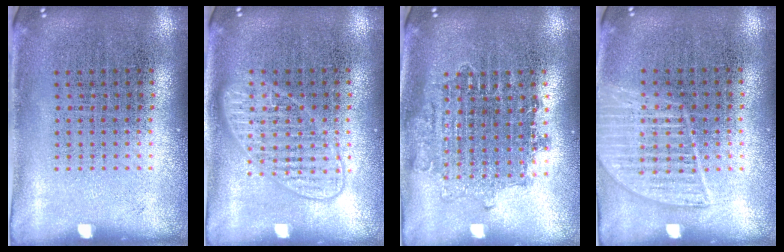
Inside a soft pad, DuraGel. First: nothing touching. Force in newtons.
{"total": 2.7, "press": 2.7, "slide": 0.4}
{"total": 1.6, "press": 1.4, "slide": 0.7}
{"total": 1.4, "press": 1.3, "slide": 0.6}